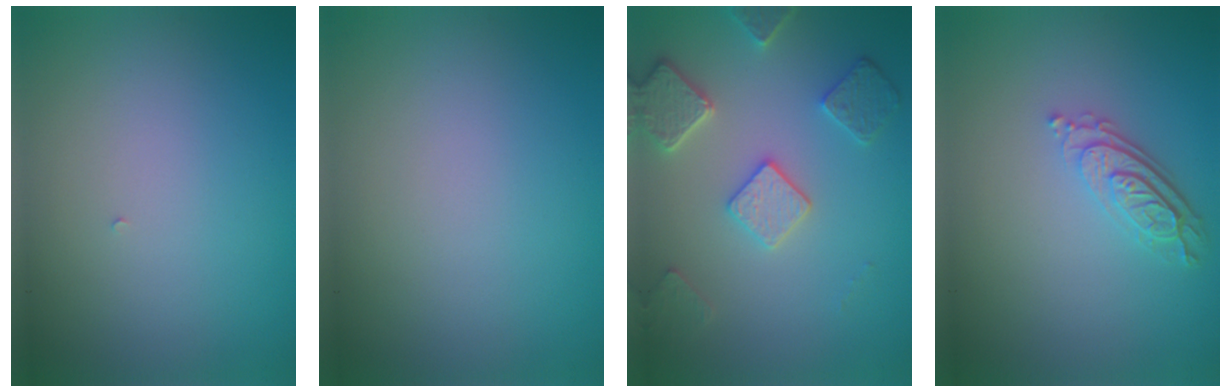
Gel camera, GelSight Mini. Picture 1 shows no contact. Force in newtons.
{"total": 0.0}
{"total": 4.2, "press": 3.6, "slide": 2.3}
{"total": 3.3, "press": 2.6, "slide": 2.1}